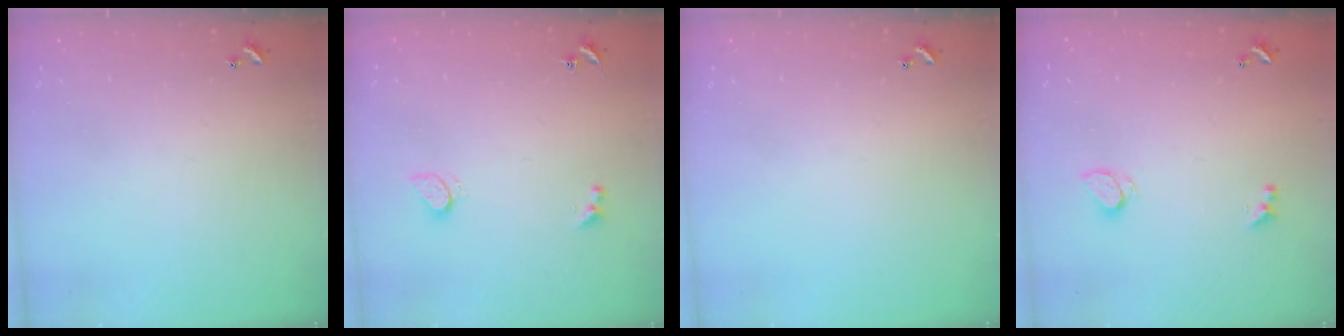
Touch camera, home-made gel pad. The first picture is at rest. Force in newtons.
{"total": 1.8, "press": 1.7, "slide": 0.5}
{"total": 0.0}
{"total": 1.6, "press": 1.5, "slide": 0.5}